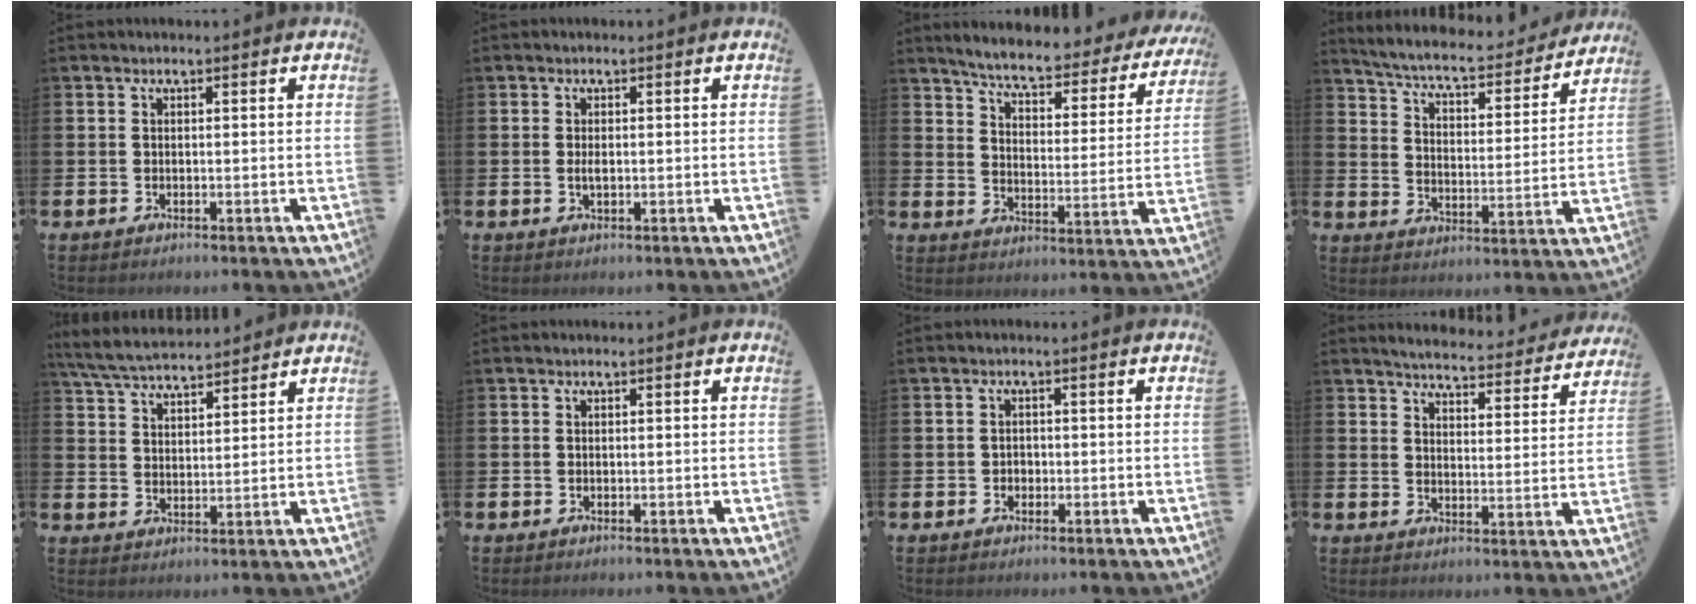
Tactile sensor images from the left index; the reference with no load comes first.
{"total": 1.3, "force": [0.0, 0.5, 1.1], "torque": [-0.021, 0.002, -0.001]}
{"total": 5.7, "force": [5.2, 0.7, 2.2], "torque": [-0.072, -0.039, 0.082]}
{"total": 6.2, "force": [5.8, 0.7, 2.0], "torque": [-0.071, -0.046, 0.094]}
{"total": 5.7, "force": [5.5, 0.8, 1.2], "torque": [-0.045, -0.026, 0.100]}
{"total": 0.0}
{"total": 1.2, "force": [-0.4, 1.1, 0.3], "torque": [-0.007, 0.005, -0.010]}
{"total": 4.8, "force": [4.7, 0.3, 0.8], "torque": [-0.033, -0.036, 0.078]}